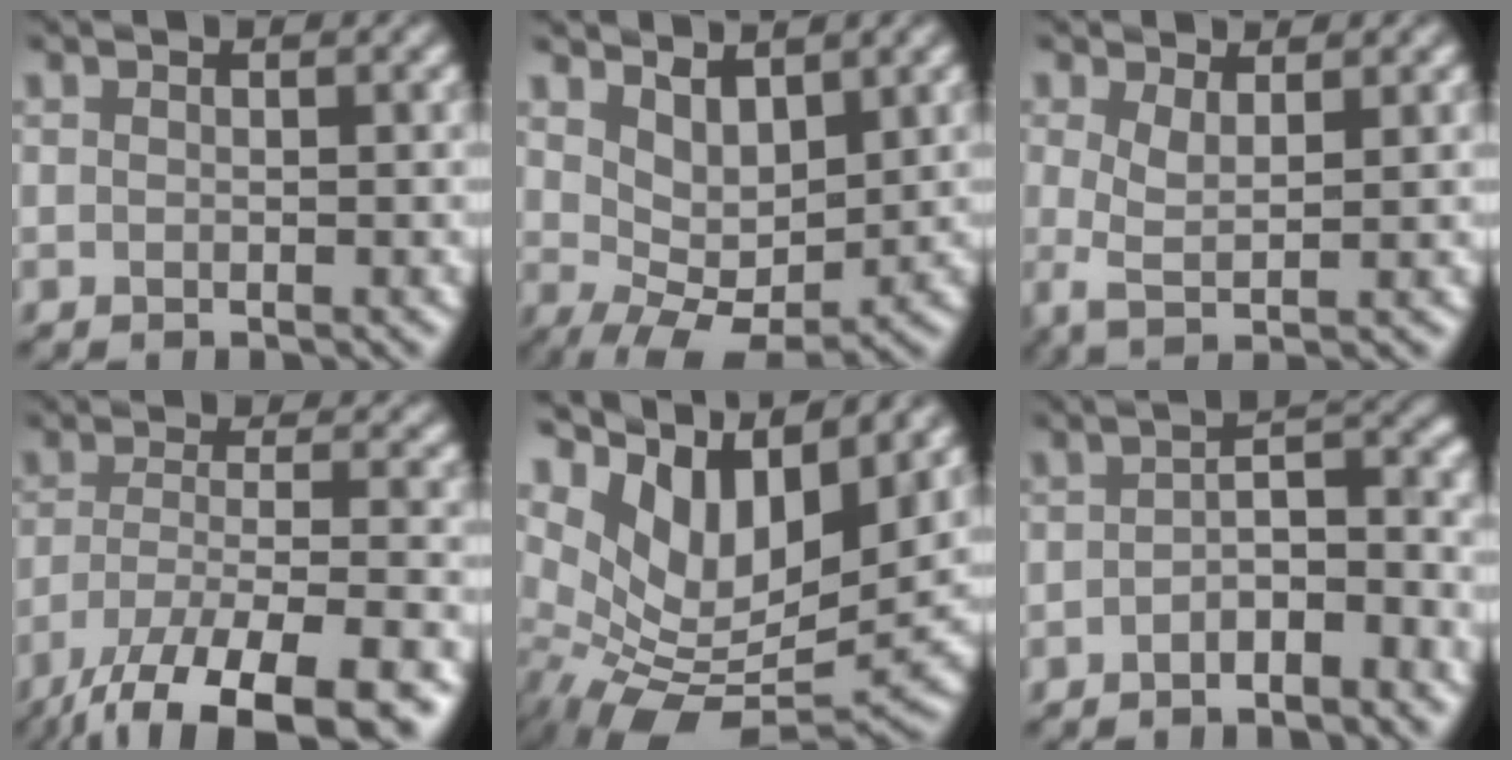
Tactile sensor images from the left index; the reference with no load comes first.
{"total": 4.4, "force": [1.8, 2.2, 3.3], "torque": [-0.065, -0.015, 0.038]}
{"total": 2.4, "force": [0.3, 0.6, 2.3], "torque": [-0.049, -0.006, 0.007]}
{"total": 12.6, "force": [-9.1, 3.0, 8.2], "torque": [-0.141, -0.024, -0.144]}
{"total": 11.4, "force": [2.5, 5.7, 9.6], "torque": [-0.185, -0.008, 0.044]}
{"total": 4.4, "force": [-2.6, 1.7, 3.1], "torque": [-0.048, 0.014, -0.051]}